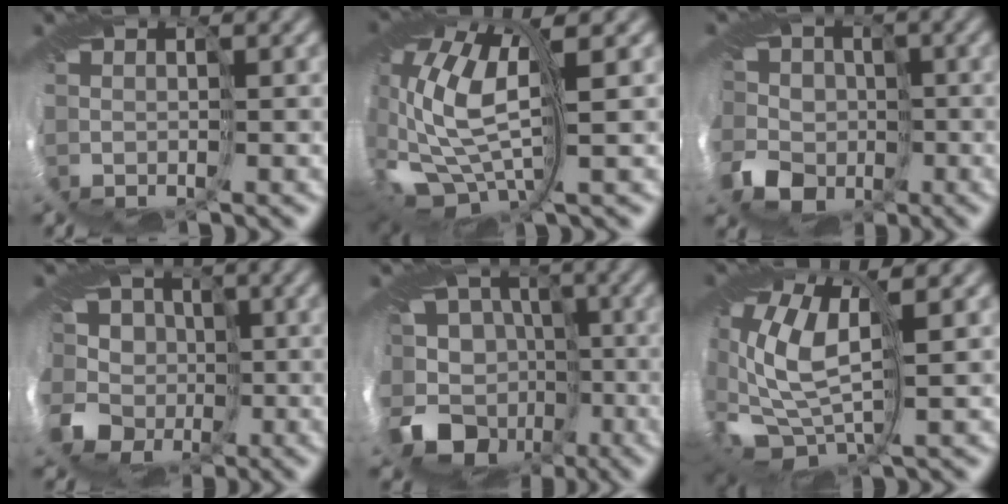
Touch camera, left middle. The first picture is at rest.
{"total": 10.3, "force": [-0.6, 5.2, 8.9], "torque": [-0.214, -0.023, -0.018]}
{"total": 8.9, "force": [-2.6, 7.9, 3.0], "torque": [-0.078, 0.004, -0.087]}
{"total": 9.4, "force": [-0.6, 8.4, 4.2], "torque": [-0.101, 0.025, -0.061]}
{"total": 9.4, "force": [-4.6, 7.1, 3.9], "torque": [-0.084, 0.000, -0.080]}
{"total": 9.4, "force": [-0.6, 5.3, 7.7], "torque": [-0.195, -0.019, -0.014]}